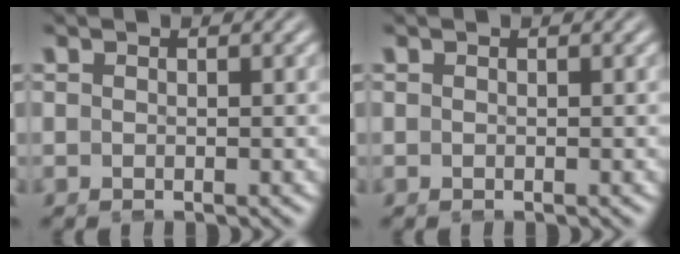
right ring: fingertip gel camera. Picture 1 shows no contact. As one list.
[{"total": 0.0}]